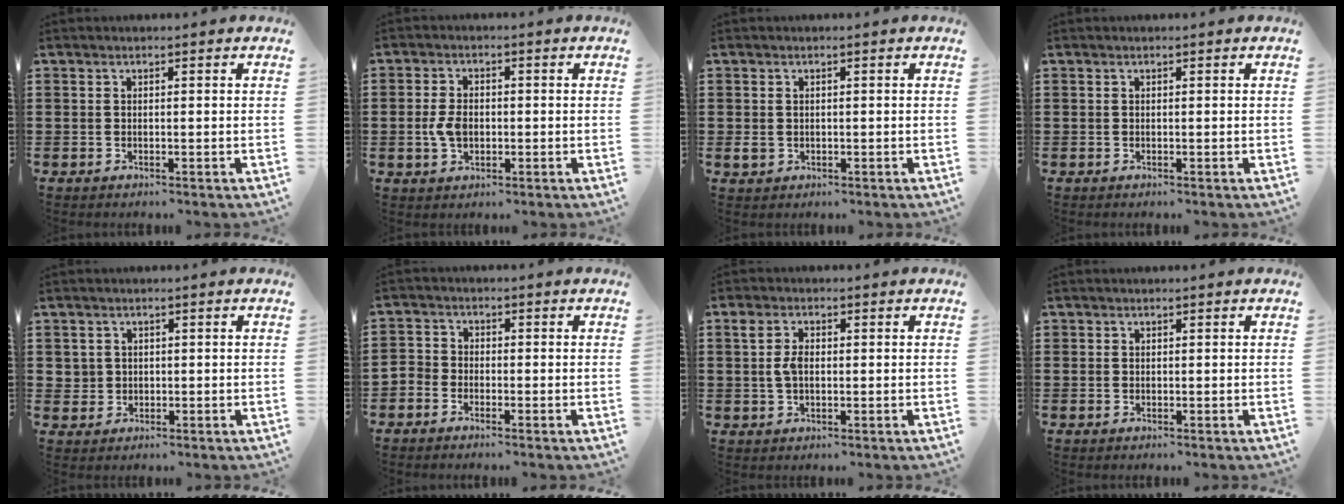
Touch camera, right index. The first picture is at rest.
{"total": 4.2, "force": [-0.5, 2.7, 3.1], "torque": [-0.075, 0.002, -0.013]}
{"total": 1.4, "force": [-0.1, 1.3, 0.5], "torque": [-0.012, 0.006, -0.004]}
{"total": 0.0}
{"total": 1.8, "force": [0.3, 1.7, 0.1], "torque": [-0.012, 0.009, 0.004]}
{"total": 2.1, "force": [-1.8, 1.1, 0.1], "torque": [-0.009, 0.004, -0.040]}
{"total": 3.4, "force": [0.3, 2.0, 2.7], "torque": [-0.065, 0.008, 0.002]}
{"total": 0.5, "force": [0.2, 0.5, 0.0], "torque": [0.001, 0.006, 0.003]}